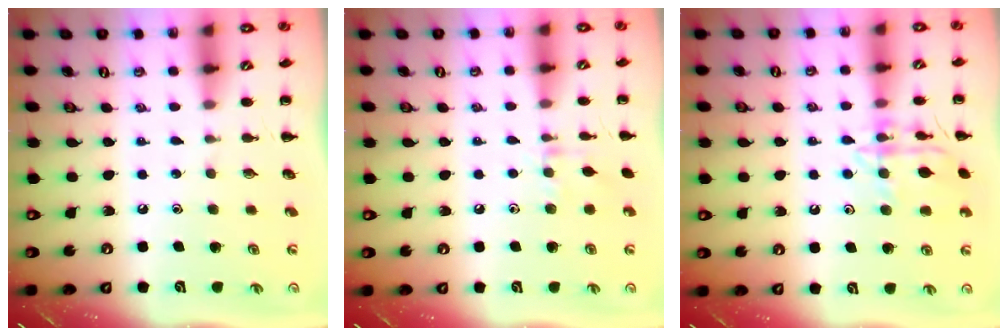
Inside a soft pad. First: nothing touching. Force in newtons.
{"total": 6.9, "press": 6.7, "slide": 1.9}
{"total": 13.7, "press": 13.7, "slide": 0.6}